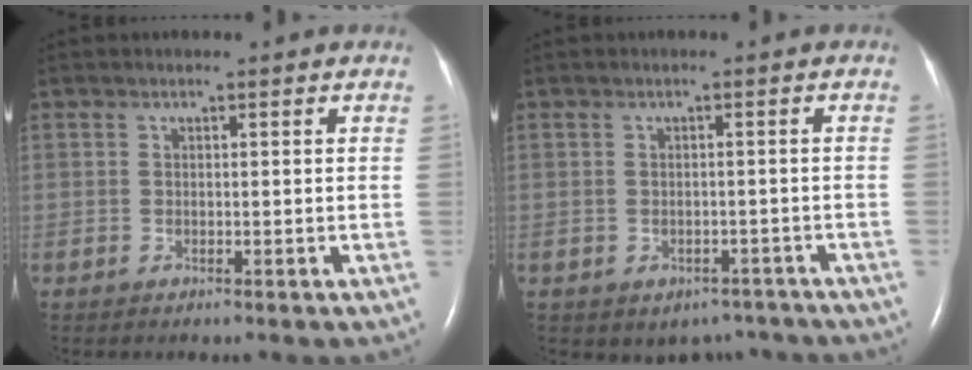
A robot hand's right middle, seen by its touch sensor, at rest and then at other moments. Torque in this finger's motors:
{"motor_torque": [-0.07, 0.06, 0.01, 0.03]}